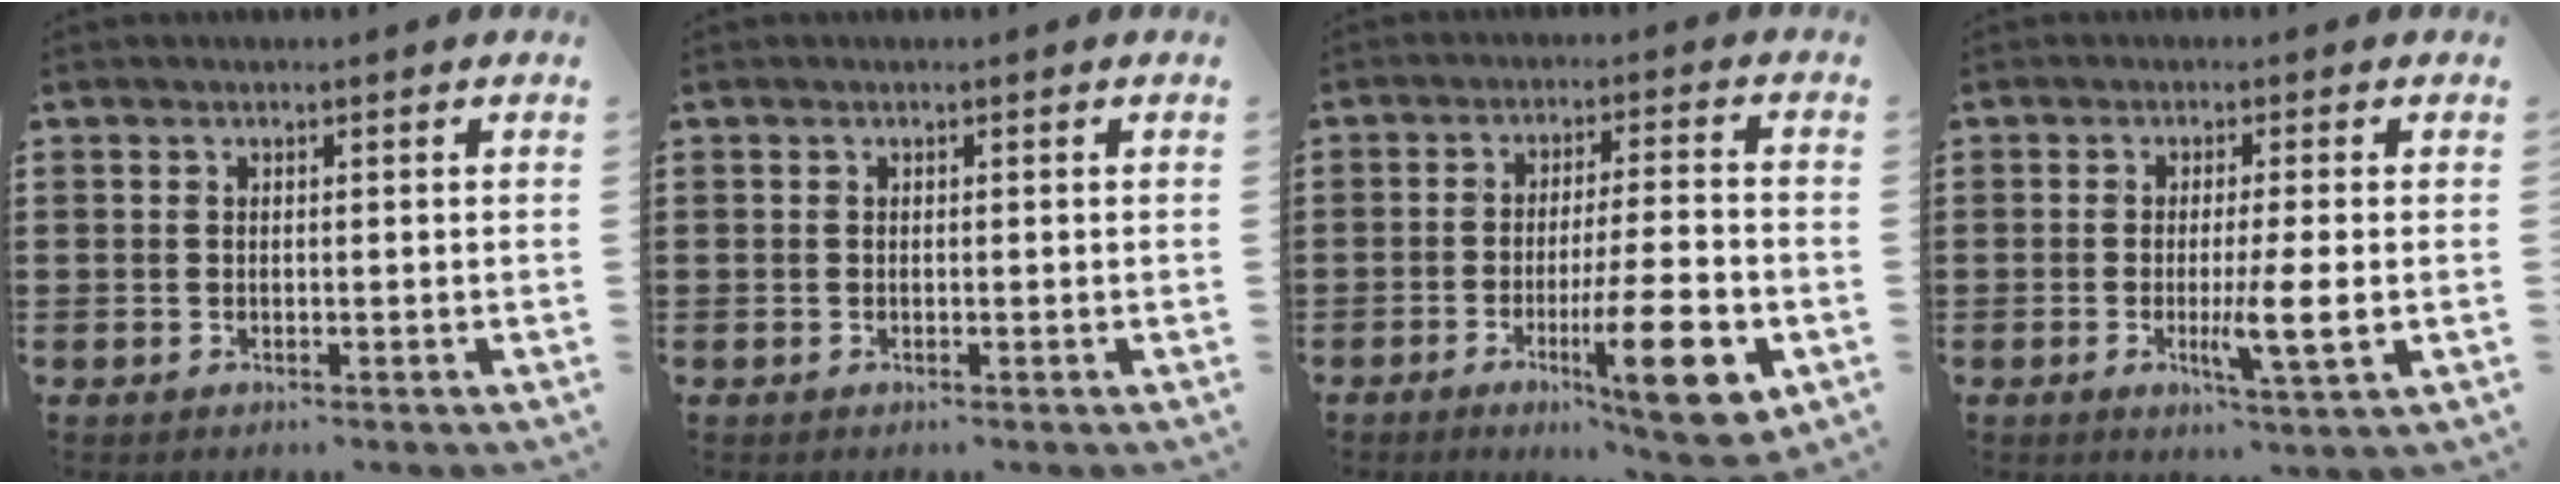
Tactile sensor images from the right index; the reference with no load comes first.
{"total": 0.0}
{"total": 13.3, "force": [-4.8, 2.2, 12.2], "torque": [-0.182, -0.004, -0.076]}
{"total": 6.0, "force": [-1.0, 0.1, 5.9], "torque": [-0.099, -0.014, -0.017]}